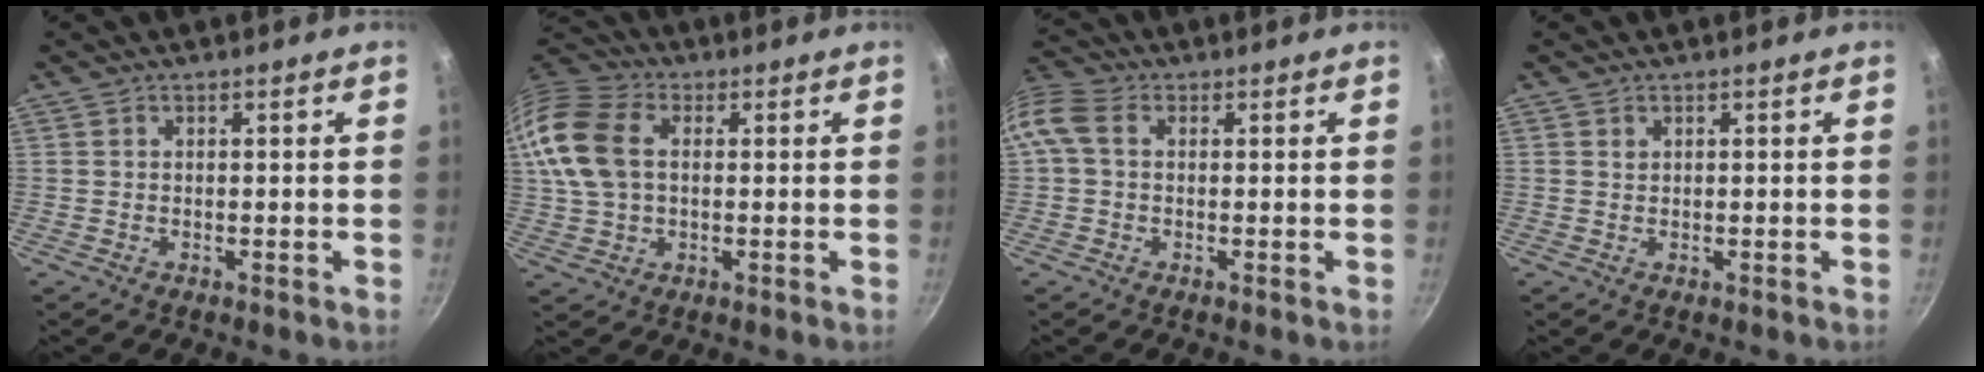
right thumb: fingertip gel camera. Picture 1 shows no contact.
{"total": 15.6, "force": [2.3, 10.6, 11.2], "torque": [-0.234, 0.023, 0.033]}
{"total": 8.4, "force": [1.3, 6.0, 5.8], "torque": [-0.130, 0.029, 0.011]}
{"total": 0.5, "force": [0.4, 0.4, 0.1], "torque": [0.001, -0.003, 0.008]}